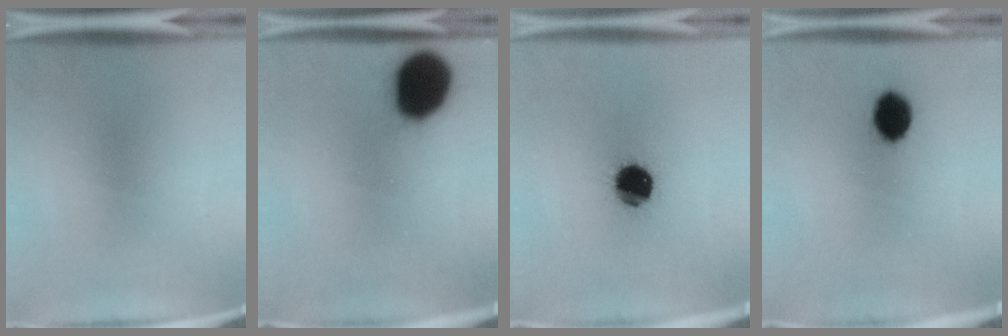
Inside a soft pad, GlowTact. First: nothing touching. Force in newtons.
{"total": 18.4}
{"total": 13.5}
{"total": 8.2}